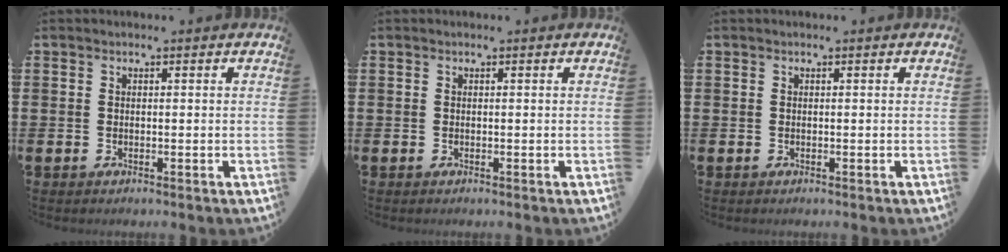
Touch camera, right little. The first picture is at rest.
{"total": 0.0}
{"total": 0.0}